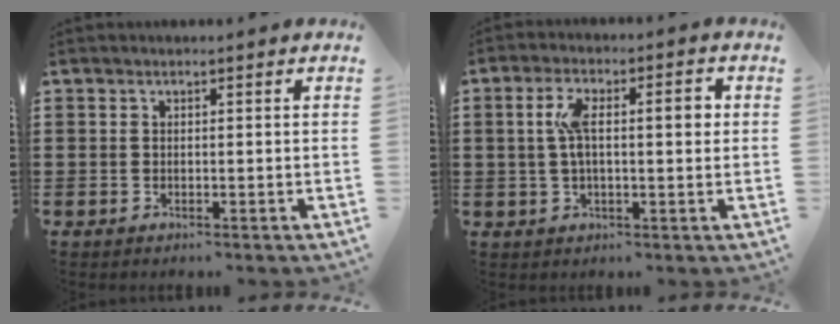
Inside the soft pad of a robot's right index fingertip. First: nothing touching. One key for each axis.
{"total": 6.5, "fx": 0.9, "fy": 2.1, "fz": 6.1, "tx": -0.110, "ty": 0.007, "tz": 0.009}